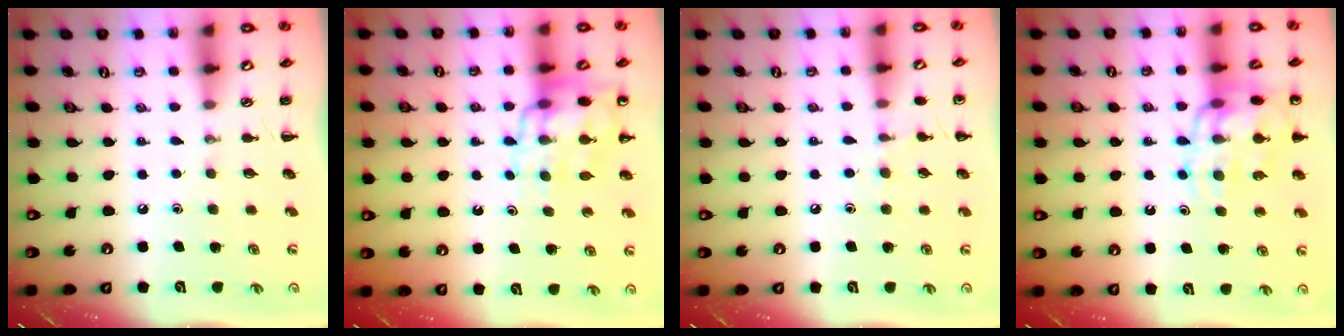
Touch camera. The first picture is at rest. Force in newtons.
{"total": 12.3, "press": 11.9, "slide": 2.9}
{"total": 6.4, "press": 6.1, "slide": 1.9}
{"total": 15.2, "press": 15.0, "slide": 2.4}